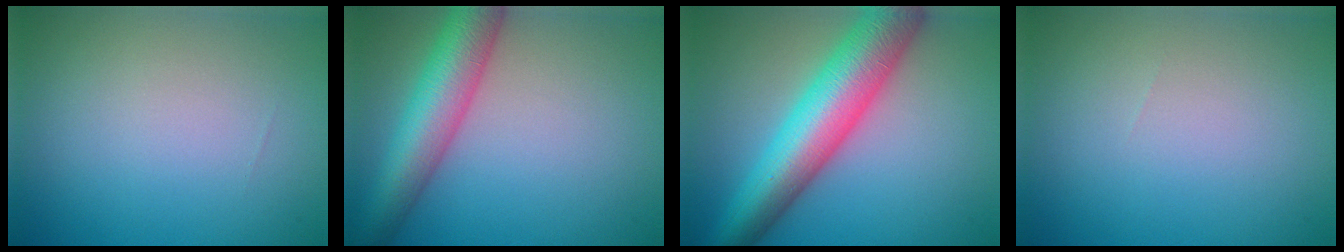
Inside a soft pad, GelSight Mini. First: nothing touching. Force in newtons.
{"total": 7.8, "press": 7.8, "slide": 0.4}
{"total": 9.9, "press": 9.9, "slide": 0.3}
{"total": 0.0}